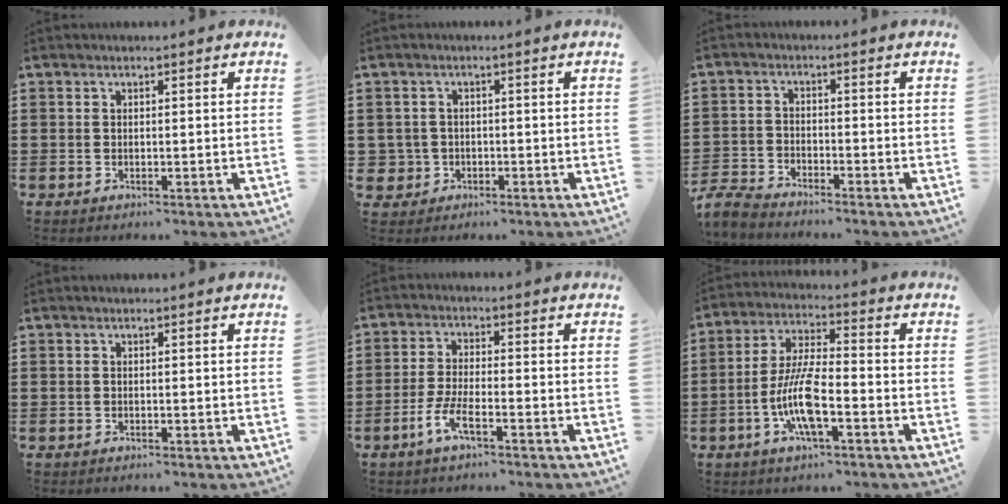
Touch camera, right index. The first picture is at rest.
{"total": 2.4, "force": [-0.9, 2.2, 0.2], "torque": [-0.021, 0.001, -0.025]}
{"total": 3.7, "force": [-3.6, 0.4, 0.4], "torque": [-0.024, -0.002, -0.080]}
{"total": 0.0}
{"total": 4.8, "force": [-2.9, 0.8, 3.8], "torque": [-0.097, -0.011, -0.062]}
{"total": 9.4, "force": [-3.2, 2.6, 8.5], "torque": [-0.193, -0.012, -0.068]}